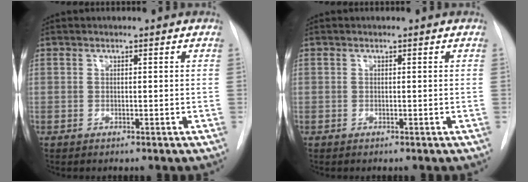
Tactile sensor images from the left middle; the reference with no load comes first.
{"total": 0.0}